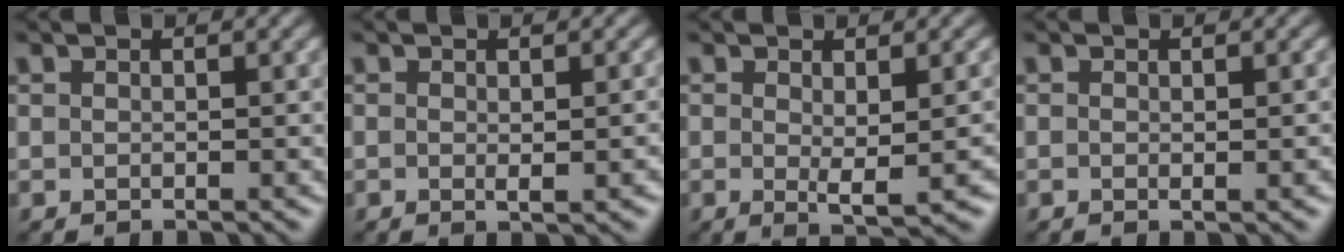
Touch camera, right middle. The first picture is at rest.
{"total": 1.6, "force": [-0.3, 0.1, 1.6], "torque": [-0.023, 0.000, 0.002]}
{"total": 2.8, "force": [-0.1, 0.4, 2.8], "torque": [-0.045, -0.005, 0.005]}
{"total": 0.8, "force": [-0.2, 0.0, 0.8], "torque": [-0.013, -0.003, -0.001]}